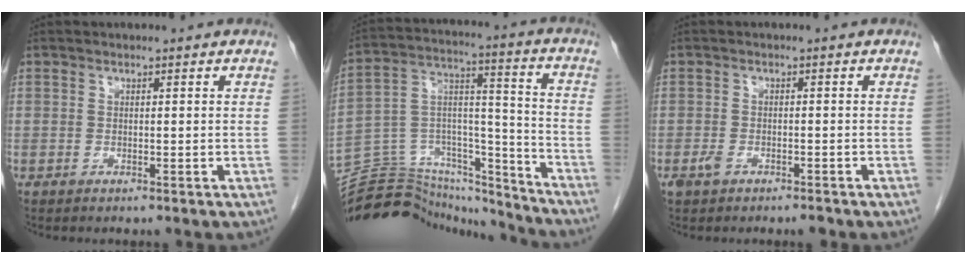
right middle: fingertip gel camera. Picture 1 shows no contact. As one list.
[{"total": 25.0, "force": [-23.5, 6.4, 5.5], "torque": [-0.135, 0.043, -0.364]}, {"total": 2.5, "force": [-1.6, 1.0, 1.7], "torque": [-0.033, -0.001, -0.023]}]